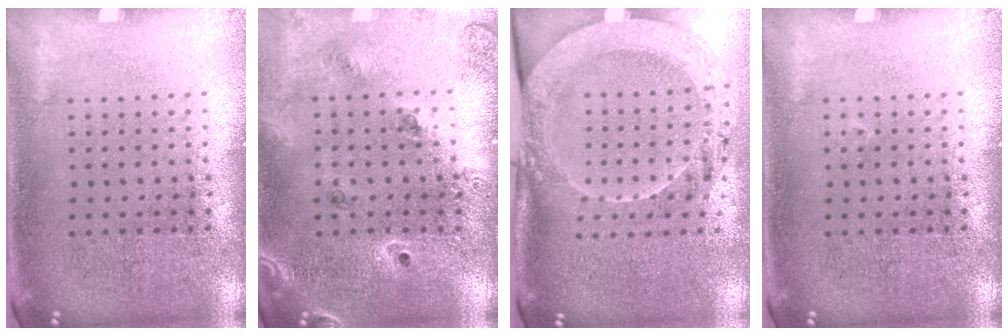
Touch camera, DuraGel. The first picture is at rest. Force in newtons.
{"total": 1.4, "press": 1.3, "slide": 0.4}
{"total": 2.0, "press": 2.0, "slide": 0.2}
{"total": 0.0}